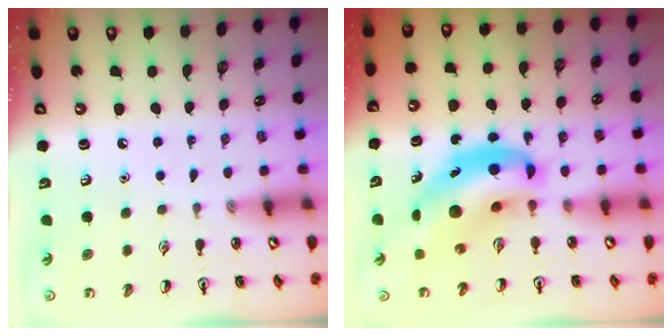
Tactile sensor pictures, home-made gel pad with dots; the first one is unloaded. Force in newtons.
{"total": 11.9, "press": 11.5, "slide": 3.3}